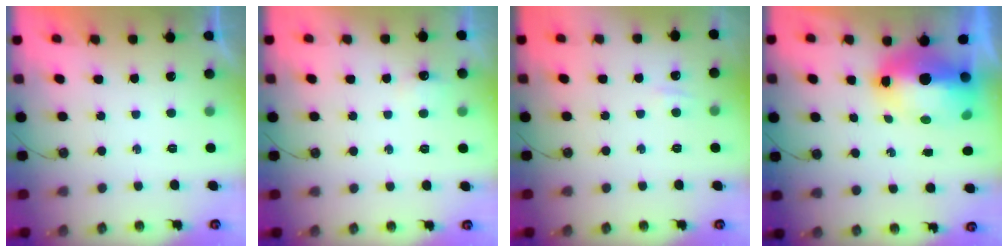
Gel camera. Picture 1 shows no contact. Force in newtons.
{"total": 4.6, "press": 4.5, "slide": 0.7}
{"total": 3.6, "press": 3.6, "slide": 0.5}
{"total": 12.5, "press": 12.4, "slide": 1.7}